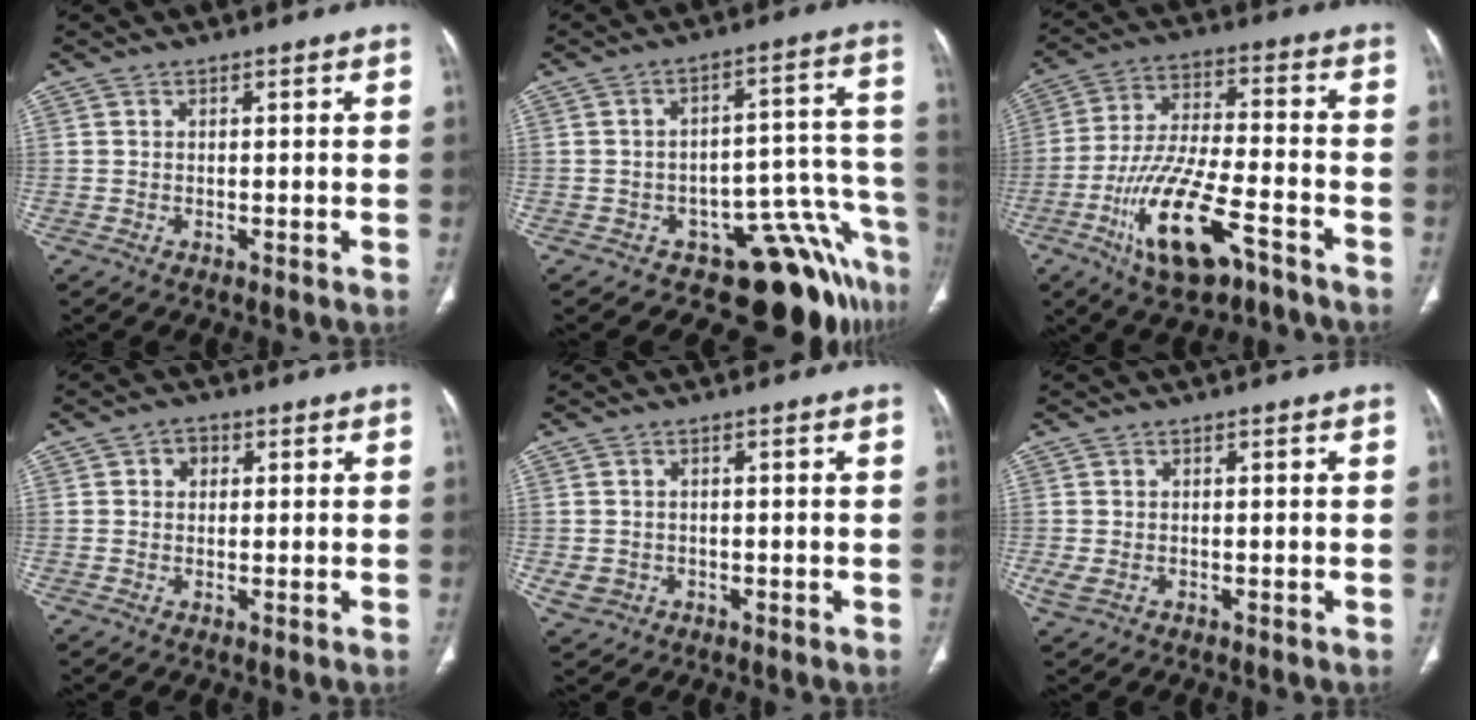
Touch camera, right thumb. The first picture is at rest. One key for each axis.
{"total": 14.2, "fx": -11.0, "fy": 5.4, "fz": 7.2, "tx": -0.006, "ty": 0.115, "tz": -0.143}
{"total": 16.6, "fx": -8.6, "fy": 6.1, "fz": 12.9, "tx": -0.245, "ty": 0.043, "tz": -0.148}
{"total": 2.5, "fx": 0.6, "fy": 2.2, "fz": 1.2, "tx": -0.004, "ty": 0.003, "tz": 0.005}
{"total": 3.1, "fx": -0.8, "fy": 2.8, "fz": 1.2, "tx": -0.020, "ty": 0.004, "tz": -0.006}
{"total": 2.3, "fx": -0.6, "fy": 1.5, "fz": 1.6, "tx": -0.045, "ty": 0.000, "tz": -0.010}